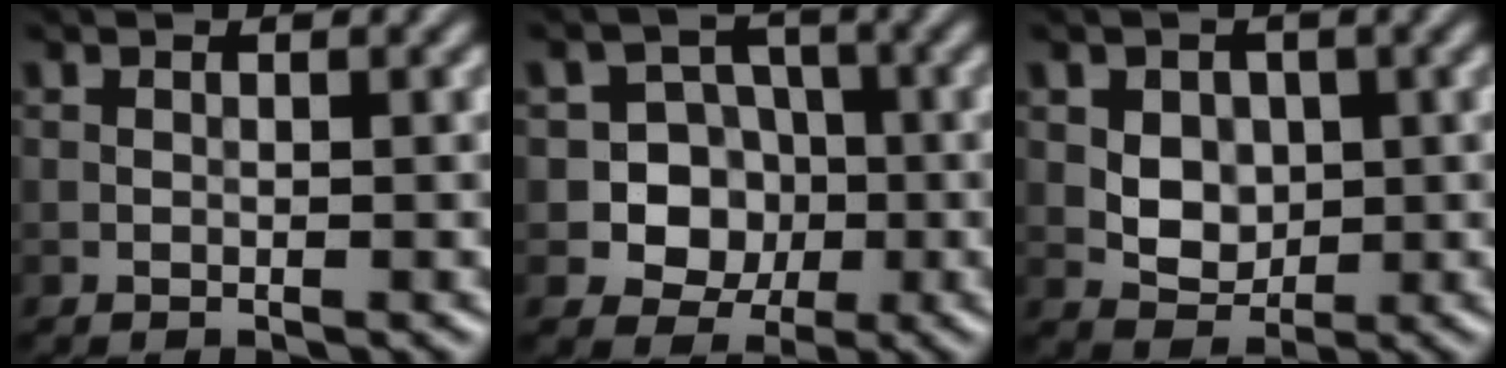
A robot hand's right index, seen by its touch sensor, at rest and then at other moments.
{"total": 5.8, "force": [-1.0, 5.3, 1.9], "torque": [-0.009, 0.017, -0.039]}
{"total": 3.7, "force": [0.7, 2.9, 2.2], "torque": [-0.035, -0.002, 0.019]}